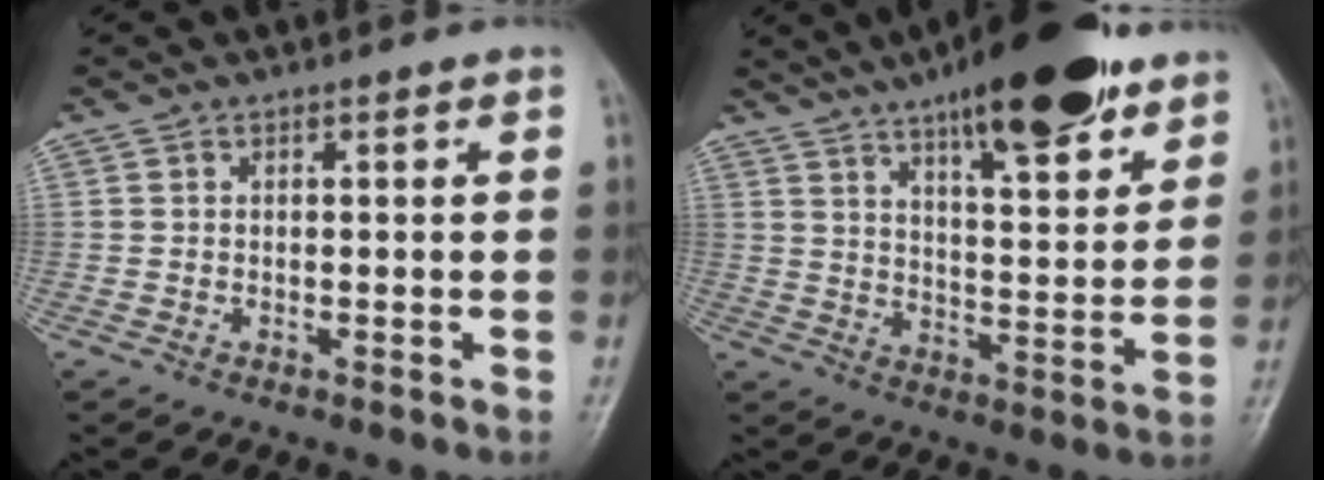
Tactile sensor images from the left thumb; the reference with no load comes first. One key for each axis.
{"total": 19.6, "fx": 13.0, "fy": 5.8, "fz": 13.5, "tx": -0.172, "ty": -0.057, "tz": 0.201}